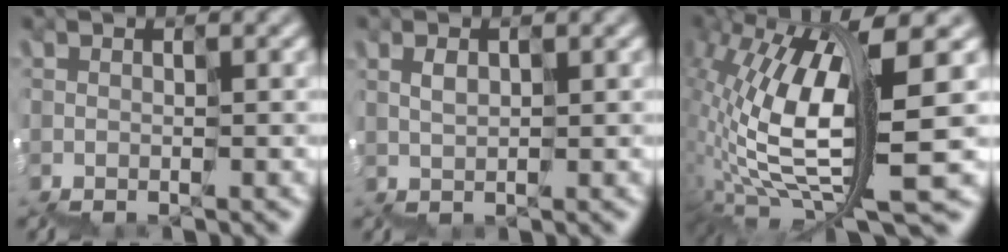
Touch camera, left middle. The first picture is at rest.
{"total": 1.2, "force": [0.7, -0.5, -0.9], "torque": [0.001, 0.017, 0.014]}
{"total": 10.7, "force": [1.5, 2.7, 10.3], "torque": [-0.217, 0.012, 0.043]}